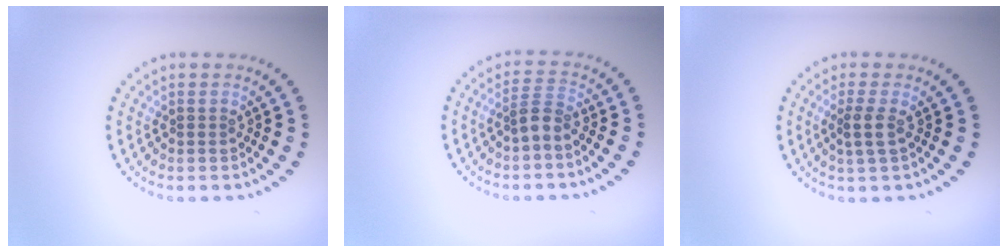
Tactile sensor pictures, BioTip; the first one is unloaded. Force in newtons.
{"total": 2.0, "press": 1.6, "slide": 1.2}
{"total": 1.7, "press": 1.4, "slide": 0.9}